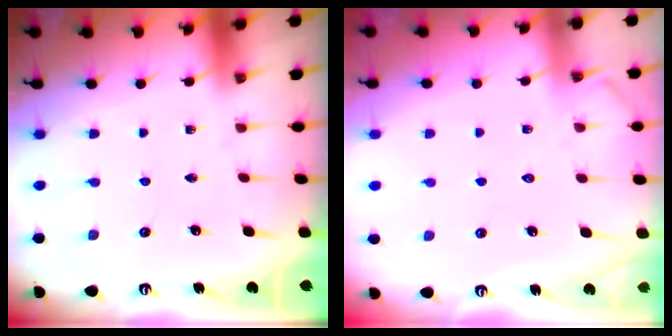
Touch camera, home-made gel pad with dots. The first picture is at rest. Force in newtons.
{"total": 4.0, "press": 4.0, "slide": 0.6}